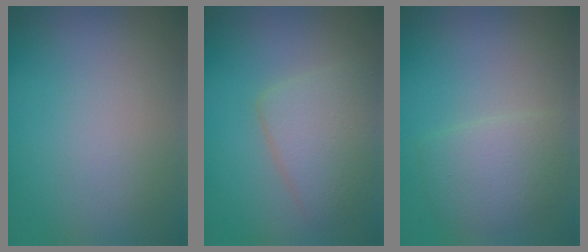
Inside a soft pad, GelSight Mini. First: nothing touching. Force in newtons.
{"total": 4.1, "press": 4.1, "slide": 0.1}
{"total": 2.9, "press": 2.9, "slide": 0.1}